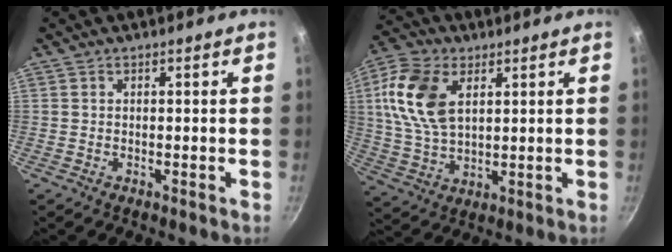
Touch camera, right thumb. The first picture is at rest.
{"total": 14.0, "force": [4.2, 8.4, 10.4], "torque": [-0.192, -0.008, 0.081]}